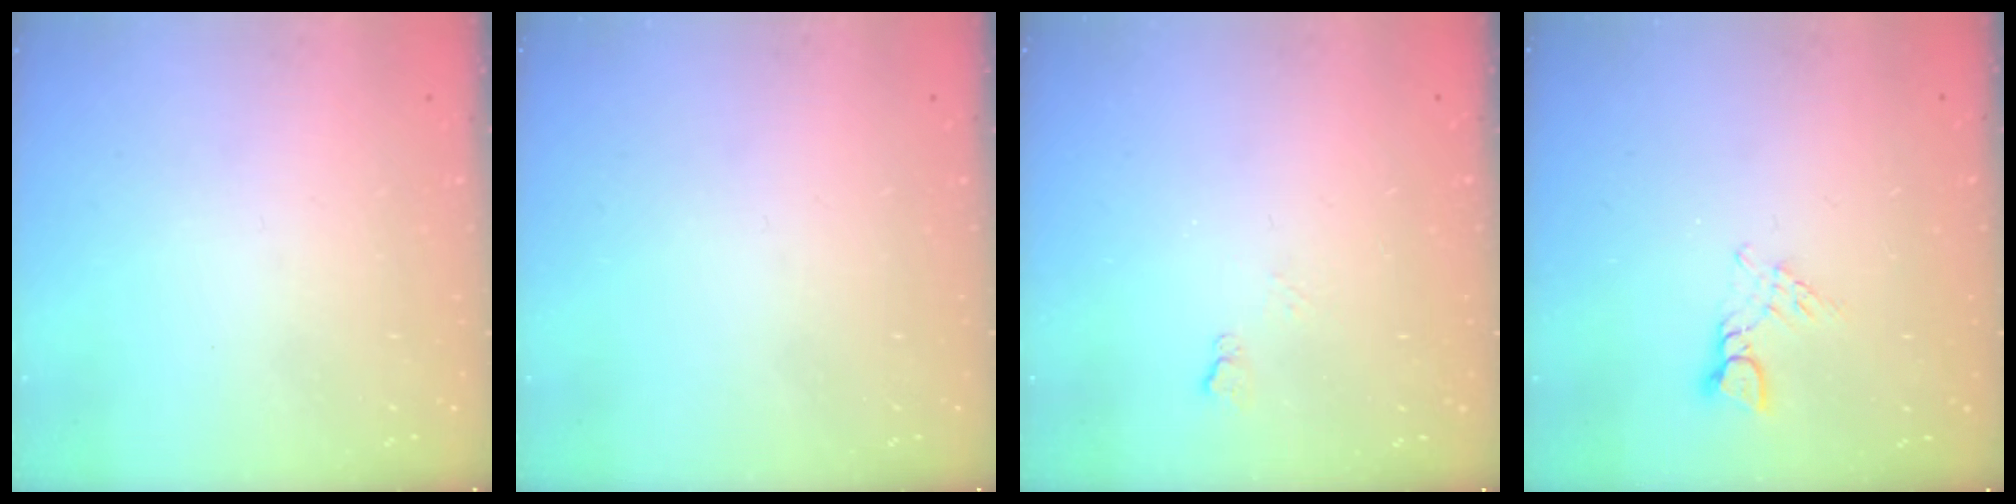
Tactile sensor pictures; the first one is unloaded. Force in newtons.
{"total": 0.0}
{"total": 4.2, "press": 4.1, "slide": 0.7}
{"total": 3.0, "press": 3.0, "slide": 0.4}